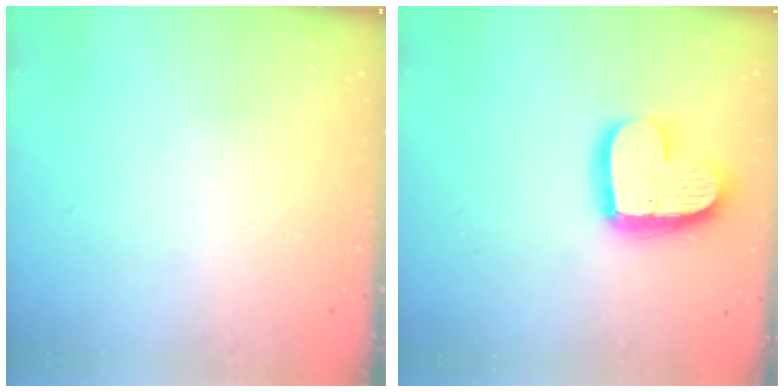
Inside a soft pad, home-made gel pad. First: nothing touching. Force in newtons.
{"total": 17.2, "press": 17.1, "slide": 1.4}